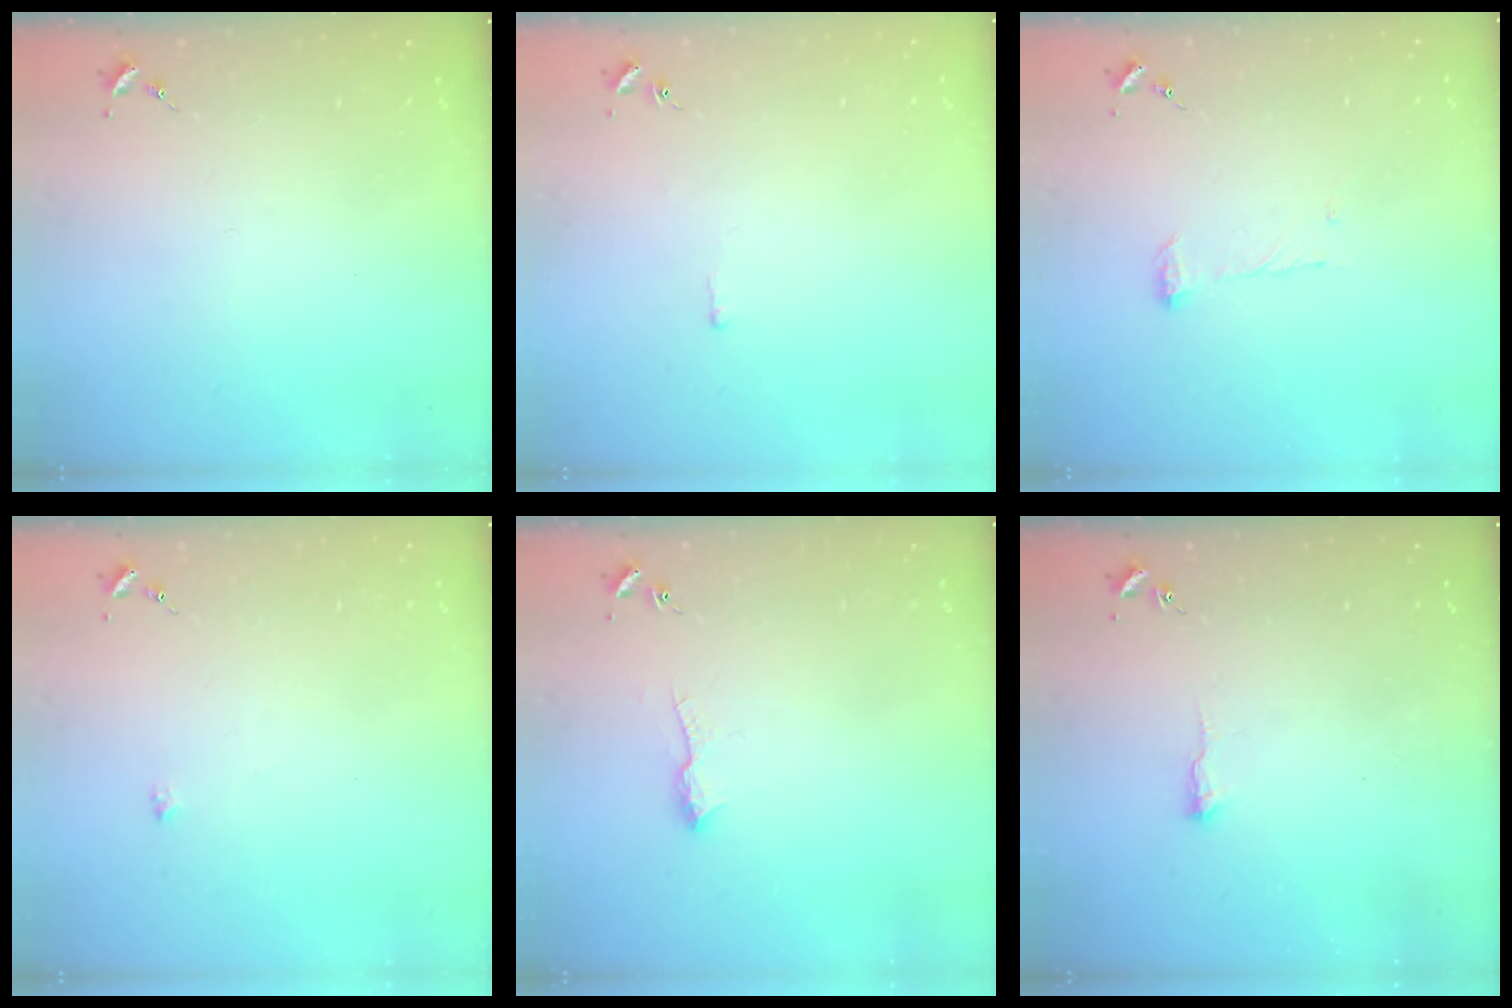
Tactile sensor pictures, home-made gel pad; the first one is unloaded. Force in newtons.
{"total": 2.6, "press": 2.6, "slide": 0.4}
{"total": 6.9, "press": 6.9, "slide": 0.1}
{"total": 4.3, "press": 4.3, "slide": 0.2}
{"total": 6.9, "press": 6.8, "slide": 0.8}
{"total": 2.9, "press": 2.9, "slide": 0.6}